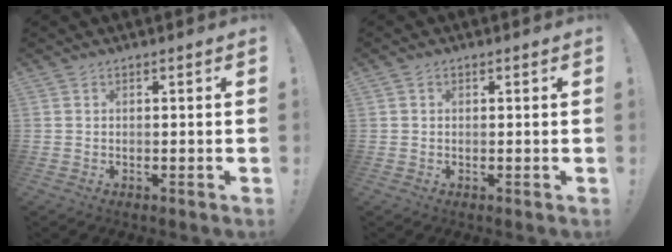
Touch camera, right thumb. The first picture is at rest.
{"total": 0.5, "force": [0.1, 0.5, 0.1], "torque": [0.001, 0.002, 0.001]}